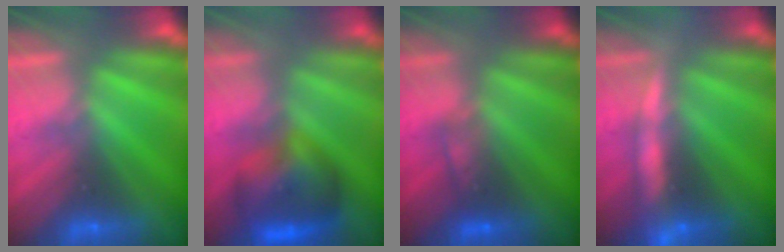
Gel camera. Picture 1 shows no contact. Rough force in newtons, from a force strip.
{"total": 8.6}
{"total": 2.3}
{"total": 8.9}